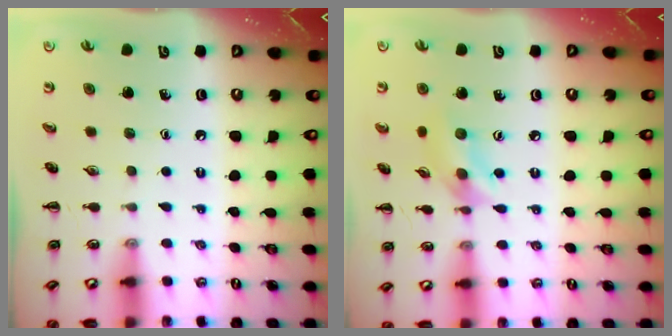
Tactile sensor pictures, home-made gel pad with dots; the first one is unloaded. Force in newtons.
{"total": 6.9, "press": 6.8, "slide": 0.9}